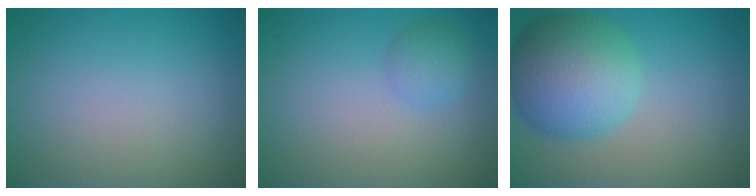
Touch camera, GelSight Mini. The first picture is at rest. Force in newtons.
{"total": 1.9, "press": 1.9, "slide": 0.1}
{"total": 8.7, "press": 8.7, "slide": 0.2}